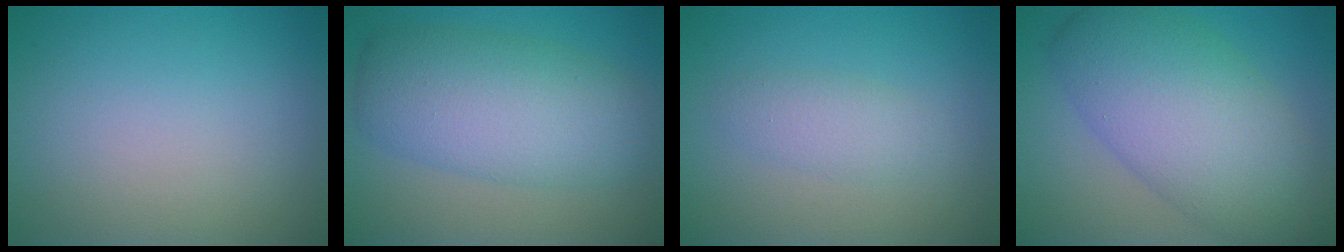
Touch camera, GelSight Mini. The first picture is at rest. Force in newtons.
{"total": 7.5, "press": 7.5, "slide": 0.2}
{"total": 2.1, "press": 2.1, "slide": 0.1}
{"total": 10.0, "press": 10.0, "slide": 0.2}